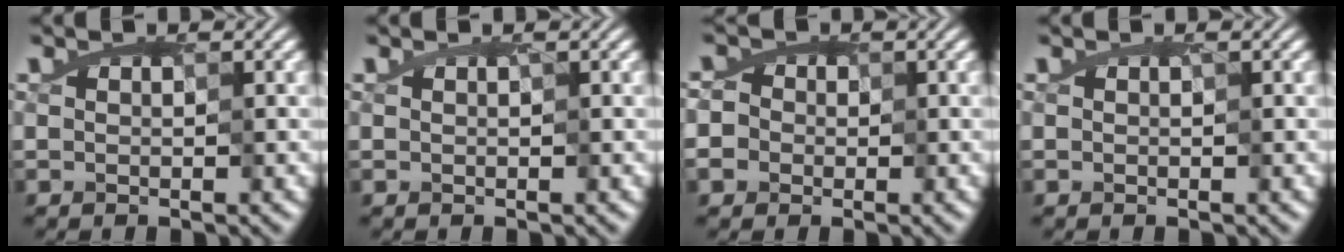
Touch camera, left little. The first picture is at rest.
{"total": 0.0}
{"total": 3.2, "force": [1.1, 2.8, 1.1], "torque": [-0.049, 0.003, 0.019]}
{"total": 0.0}